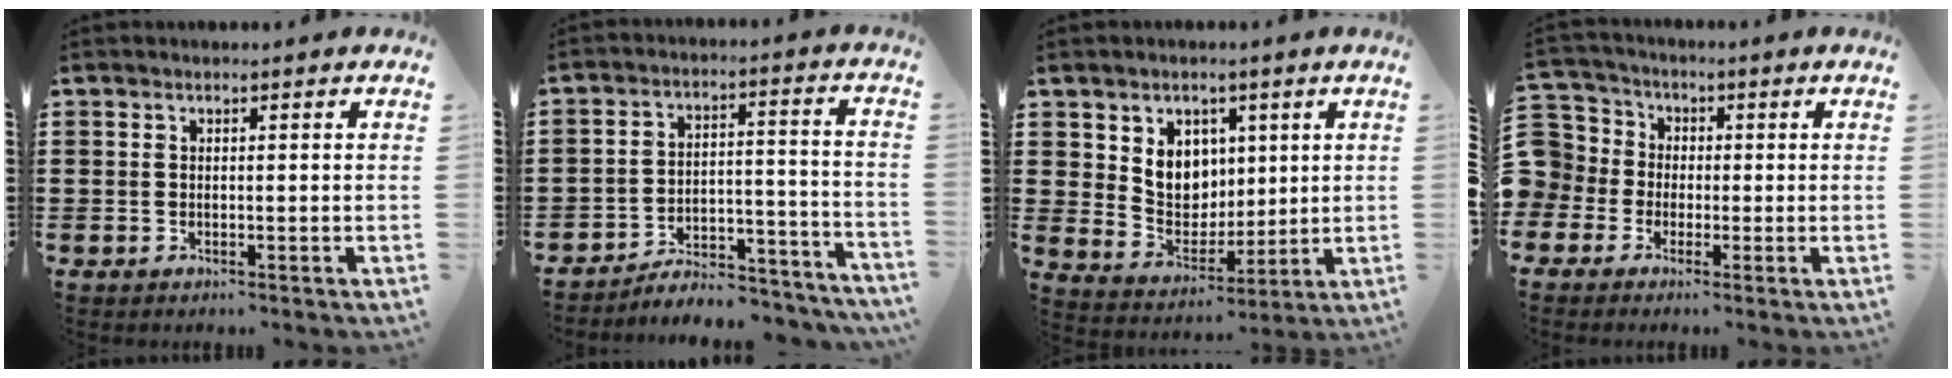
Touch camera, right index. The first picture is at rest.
{"total": 5.4, "force": [-5.2, 0.7, 1.0], "torque": [-0.016, 0.005, -0.105]}
{"total": 7.0, "force": [2.5, 6.0, 2.6], "torque": [-0.055, 0.001, 0.044]}
{"total": 4.9, "force": [-1.4, 4.7, 0.3], "torque": [-0.051, 0.002, -0.038]}